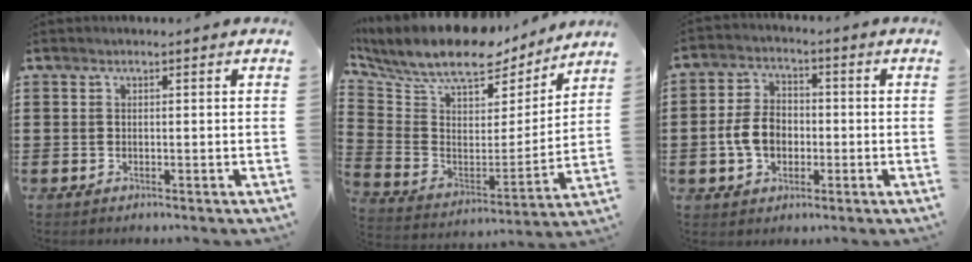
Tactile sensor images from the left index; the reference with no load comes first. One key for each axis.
{"total": 11.6, "fx": 9.7, "fy": 3.5, "fz": 5.3, "tx": -0.140, "ty": -0.059, "tz": 0.170}
{"total": 6.5, "fx": -1.3, "fy": 4.6, "fz": 4.5, "tx": -0.113, "ty": 0.004, "tz": -0.032}